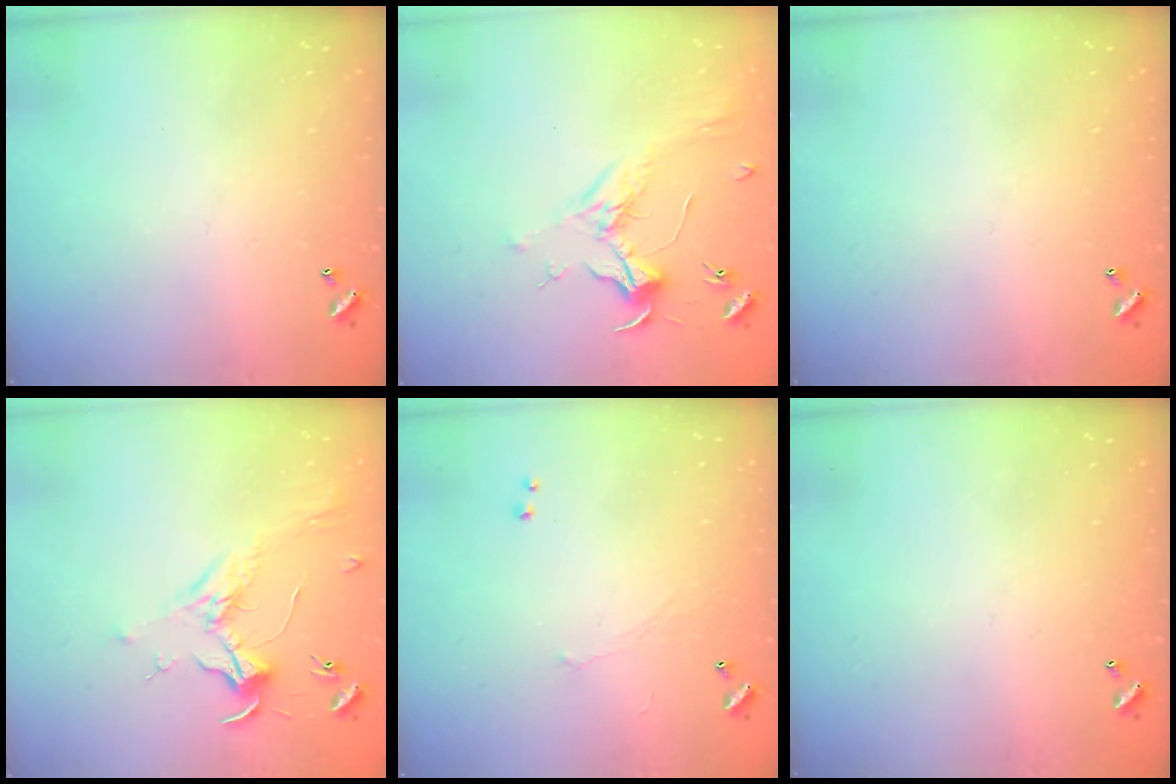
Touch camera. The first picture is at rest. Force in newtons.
{"total": 1.9, "press": 1.7, "slide": 0.7}
{"total": 0.0}
{"total": 1.7, "press": 1.5, "slide": 0.8}
{"total": 0.7, "press": 0.3, "slide": 0.6}
{"total": 0.0}